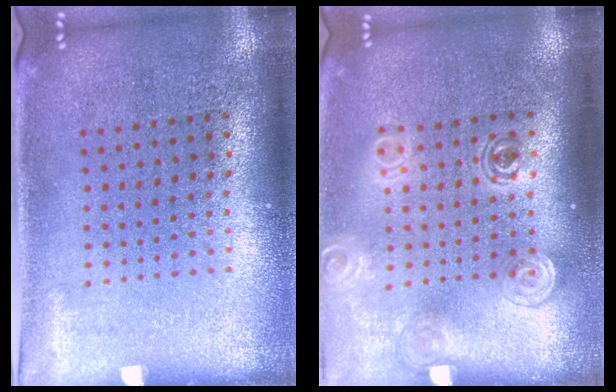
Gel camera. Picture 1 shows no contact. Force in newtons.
{"total": 1.5, "press": 1.3, "slide": 0.9}